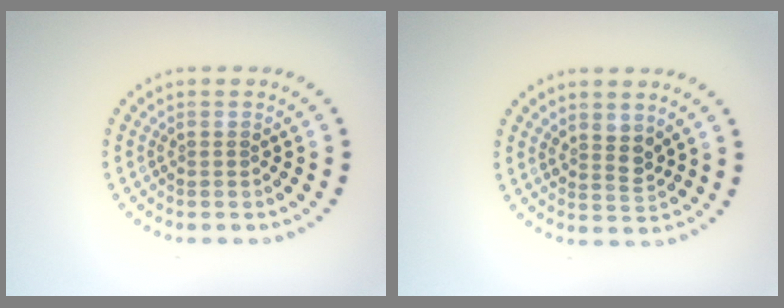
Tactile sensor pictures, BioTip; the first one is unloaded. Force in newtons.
{"total": 1.9, "press": 1.6, "slide": 1.1}